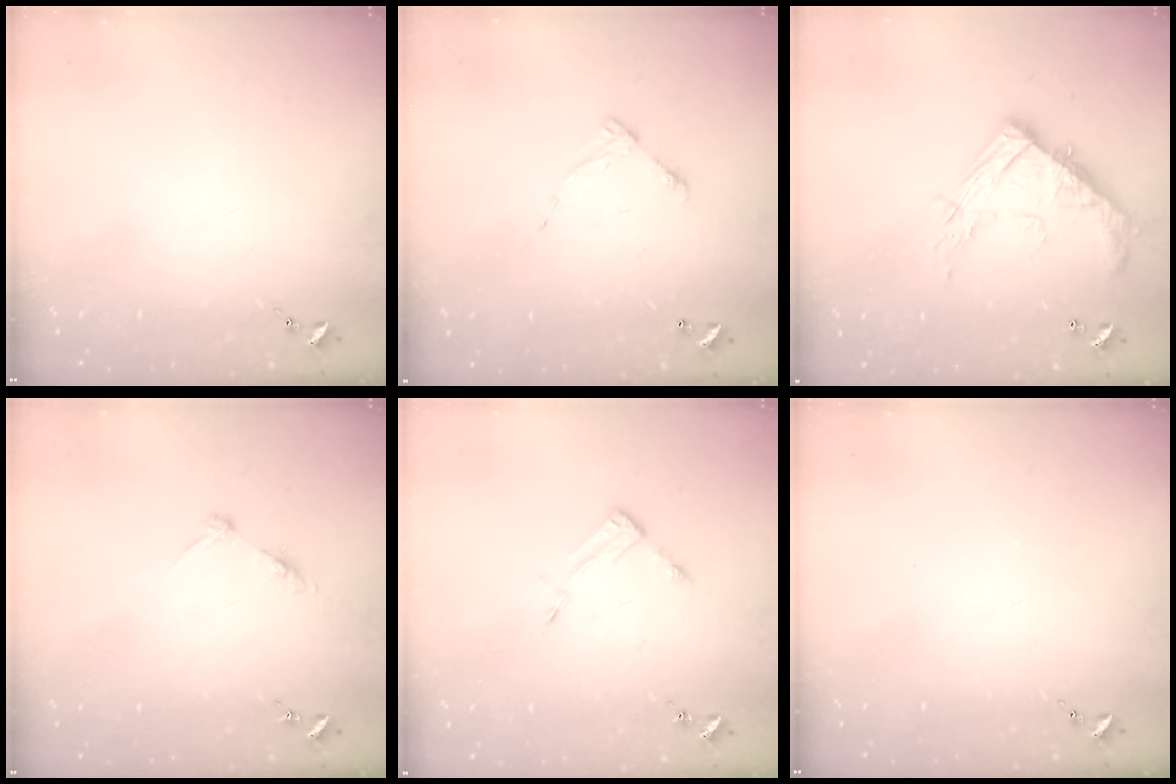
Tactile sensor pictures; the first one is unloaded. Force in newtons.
{"total": 5.9, "press": 5.9, "slide": 0.4}
{"total": 17.2, "press": 17.2, "slide": 1.2}
{"total": 6.2, "press": 6.2, "slide": 0.7}
{"total": 3.5, "press": 3.4, "slide": 0.3}
{"total": 0.0}